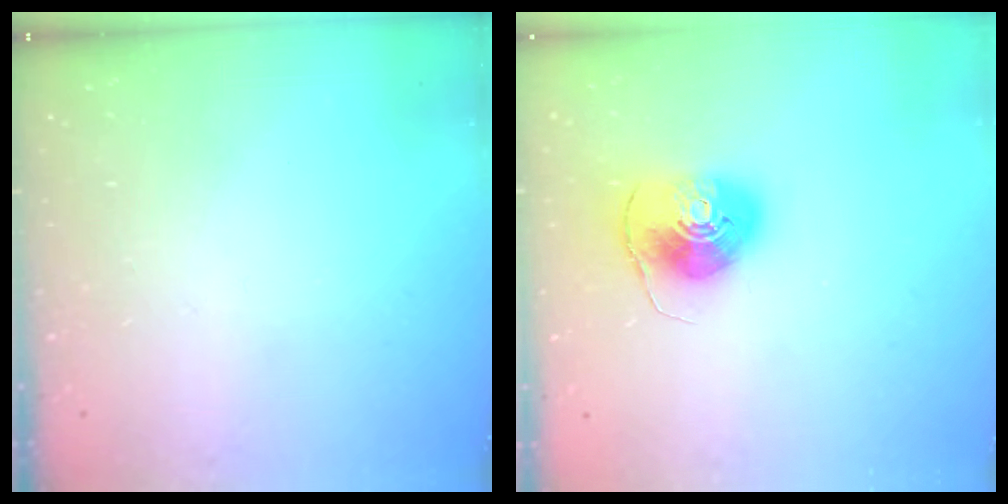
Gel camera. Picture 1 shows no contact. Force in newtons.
{"total": 8.4, "press": 8.3, "slide": 1.5}